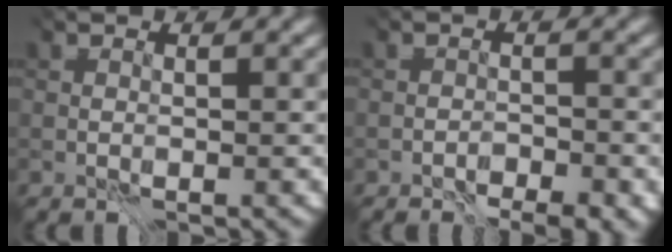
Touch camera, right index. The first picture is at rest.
{"total": 4.2, "force": [-4.2, 0.3, 0.4], "torque": [0.018, -0.004, -0.066]}